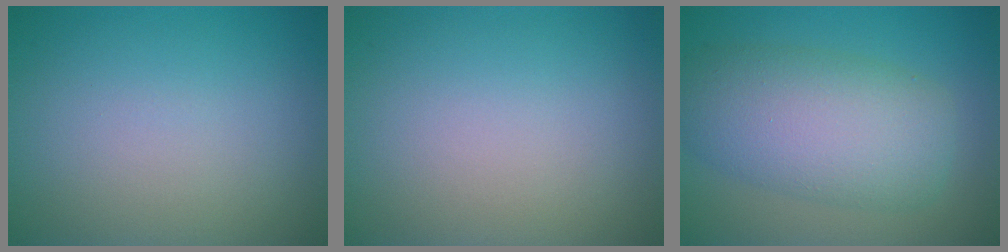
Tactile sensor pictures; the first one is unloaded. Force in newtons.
{"total": 0.0}
{"total": 7.8, "press": 7.8, "slide": 0.2}